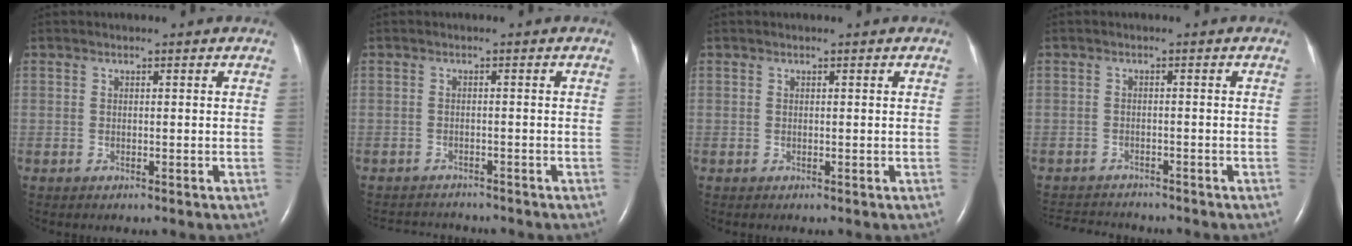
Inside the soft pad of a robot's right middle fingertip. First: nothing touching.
{"total": 5.3, "force": [-5.2, 0.9, 0.6], "torque": [-0.010, -0.003, -0.074]}
{"total": 0.0}
{"total": 6.9, "force": [-6.6, 1.3, 1.4], "torque": [-0.025, -0.002, -0.098]}